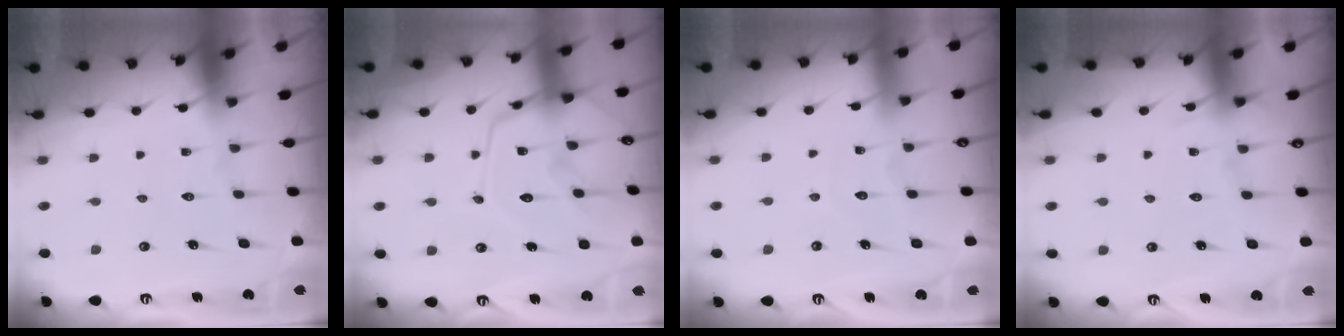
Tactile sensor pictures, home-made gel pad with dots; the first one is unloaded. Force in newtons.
{"total": 15.2, "press": 15.2, "slide": 0.9}
{"total": 4.3, "press": 4.3, "slide": 0.3}
{"total": 5.0, "press": 5.0, "slide": 0.6}